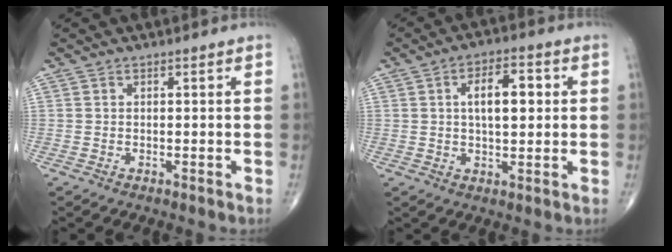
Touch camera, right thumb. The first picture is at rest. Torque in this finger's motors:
{"motor_torque": [1.13, 2.82, 1.07, 0.07, -0.02]}